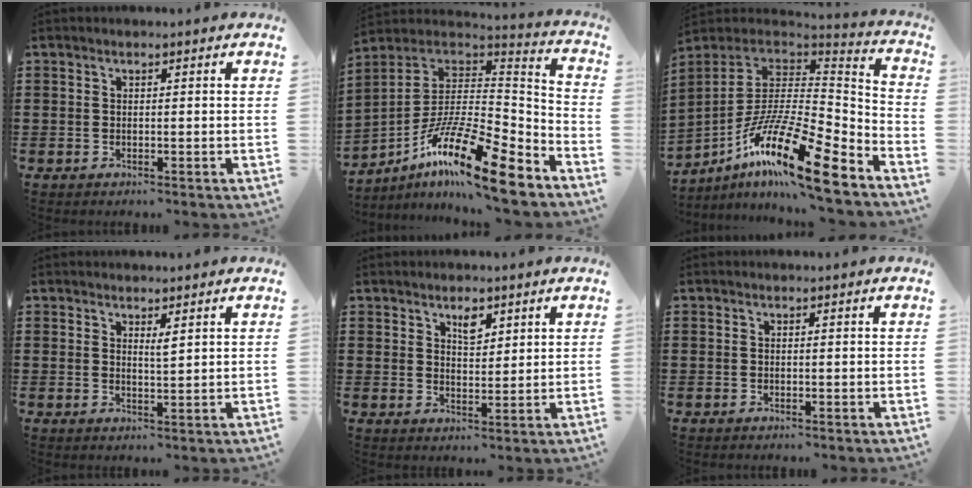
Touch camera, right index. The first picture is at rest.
{"total": 18.2, "force": [-11.9, 3.9, 13.2], "torque": [-0.242, 0.022, -0.217]}
{"total": 19.7, "force": [-12.5, 4.5, 14.6], "torque": [-0.273, 0.022, -0.227]}
{"total": 1.5, "force": [1.0, 0.2, 1.1], "torque": [-0.015, -0.002, 0.016]}
{"total": 3.2, "force": [2.2, 1.5, 1.8], "torque": [-0.026, -0.003, 0.036]}
{"total": 0.0}